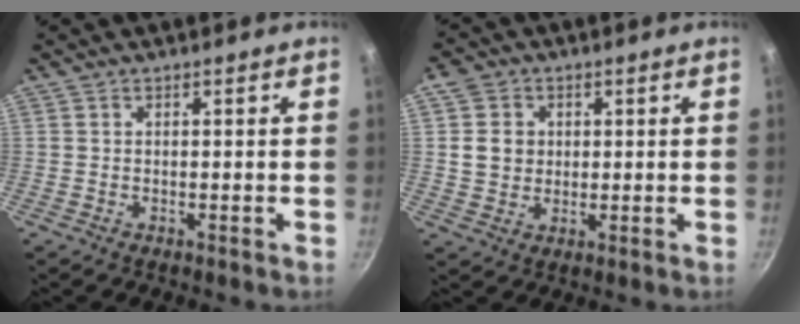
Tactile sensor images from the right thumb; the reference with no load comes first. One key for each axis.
{"total": 6.1, "fx": 0.9, "fy": 5.5, "fz": 2.6, "tx": -0.021, "ty": 0.001, "tz": 0.012}